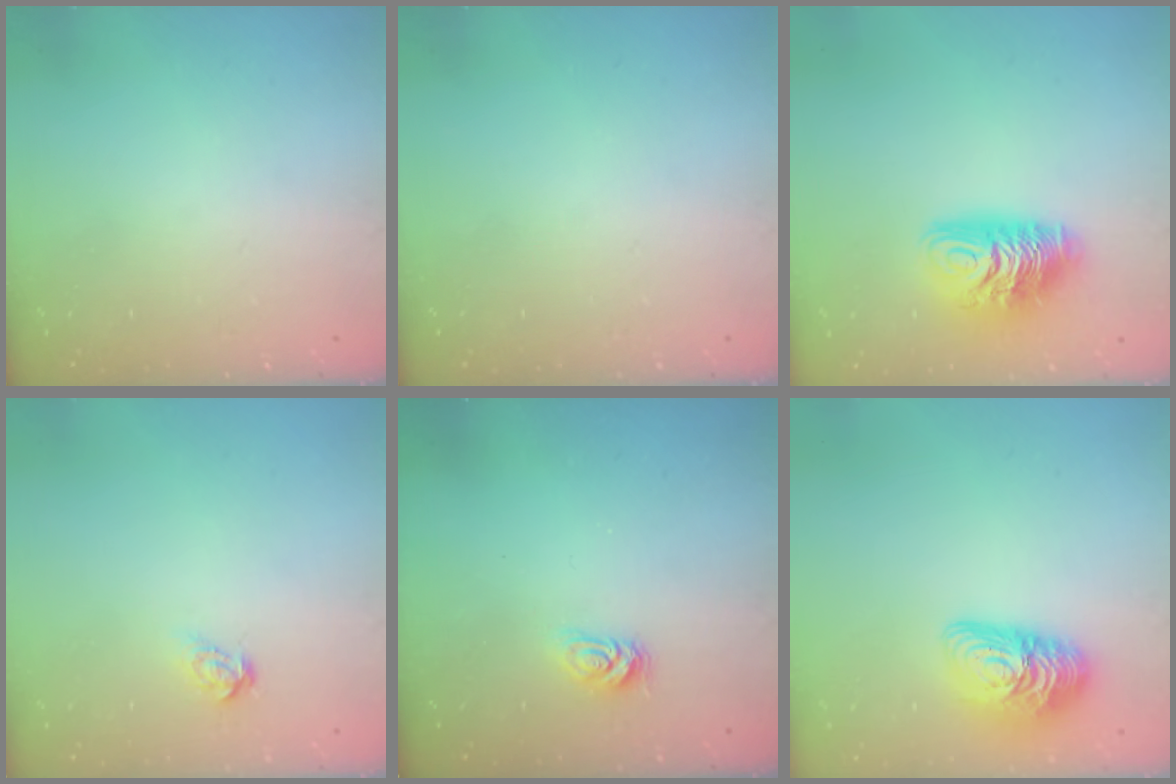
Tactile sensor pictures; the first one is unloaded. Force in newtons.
{"total": 0.0}
{"total": 10.6, "press": 10.5, "slide": 1.0}
{"total": 5.4, "press": 5.4, "slide": 0.4}
{"total": 5.1, "press": 5.1, "slide": 0.6}
{"total": 13.0, "press": 13.0, "slide": 0.6}